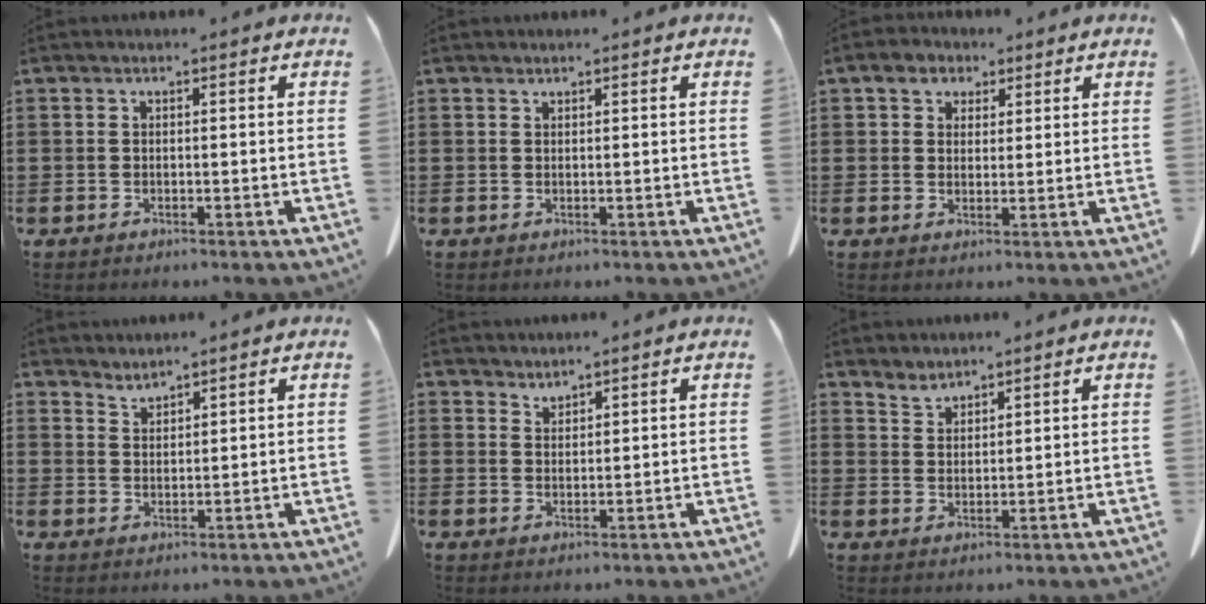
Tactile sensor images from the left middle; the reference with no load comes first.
{"total": 0.7, "force": [0.6, 0.0, 0.0], "torque": [-0.003, -0.003, 0.014]}
{"total": 3.7, "force": [2.4, 2.6, 1.2], "torque": [-0.030, 0.009, 0.042]}
{"total": 2.5, "force": [2.5, 0.0, -0.3], "torque": [-0.002, -0.011, 0.050]}
{"total": 2.1, "force": [2.1, 0.0, -0.3], "torque": [0.000, -0.006, 0.042]}
{"total": 2.7, "force": [2.7, 0.4, -0.2], "torque": [-0.006, -0.011, 0.054]}